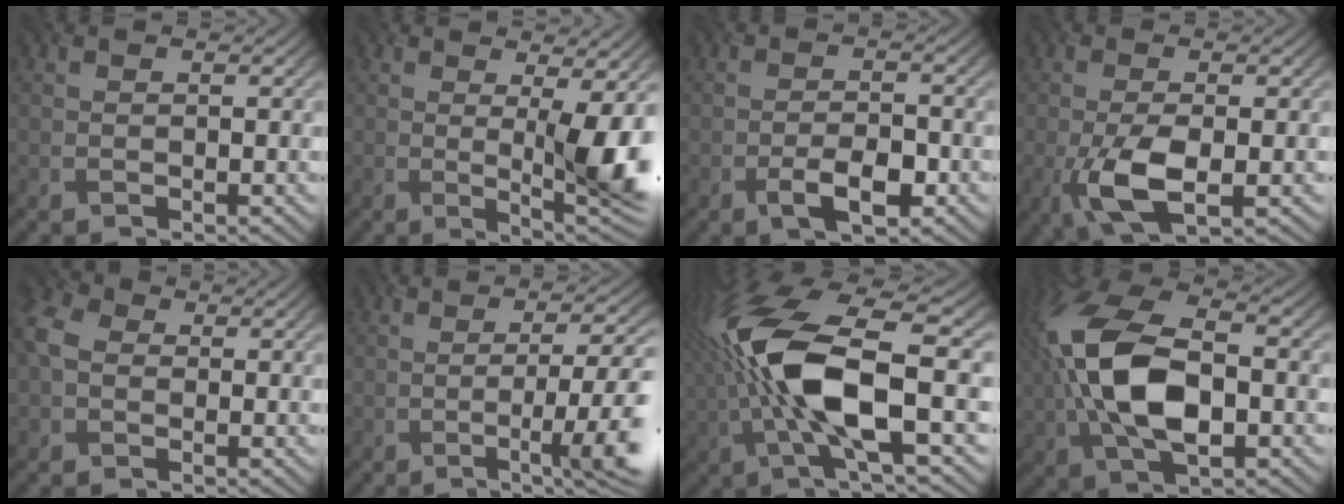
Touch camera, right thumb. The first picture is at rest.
{"total": 9.4, "force": [0.2, 2.1, 9.2], "torque": [-0.134, -0.003, 0.006]}
{"total": 4.5, "force": [-2.2, 1.7, 3.5], "torque": [-0.062, -0.001, -0.041]}
{"total": 6.7, "force": [-2.0, 2.5, 5.9], "torque": [-0.123, -0.006, -0.038]}
{"total": 5.5, "force": [-0.1, 4.2, 3.5], "torque": [-0.110, 0.009, -0.014]}
{"total": 9.0, "force": [-2.1, 1.7, 8.6], "torque": [-0.128, 0.001, -0.032]}
{"total": 14.1, "force": [-0.9, 5.2, 13.1], "torque": [-0.290, -0.002, -0.024]}
{"total": 13.9, "force": [-0.5, 7.4, 11.8], "torque": [-0.261, 0.011, -0.016]}